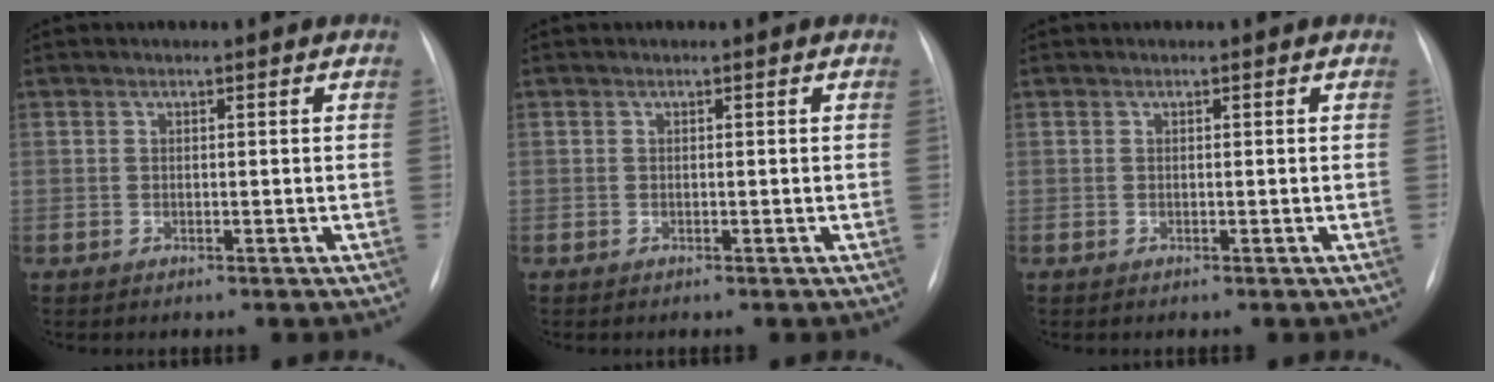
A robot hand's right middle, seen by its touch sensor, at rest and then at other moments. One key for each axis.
{"total": 0.0}
{"total": 0.0}